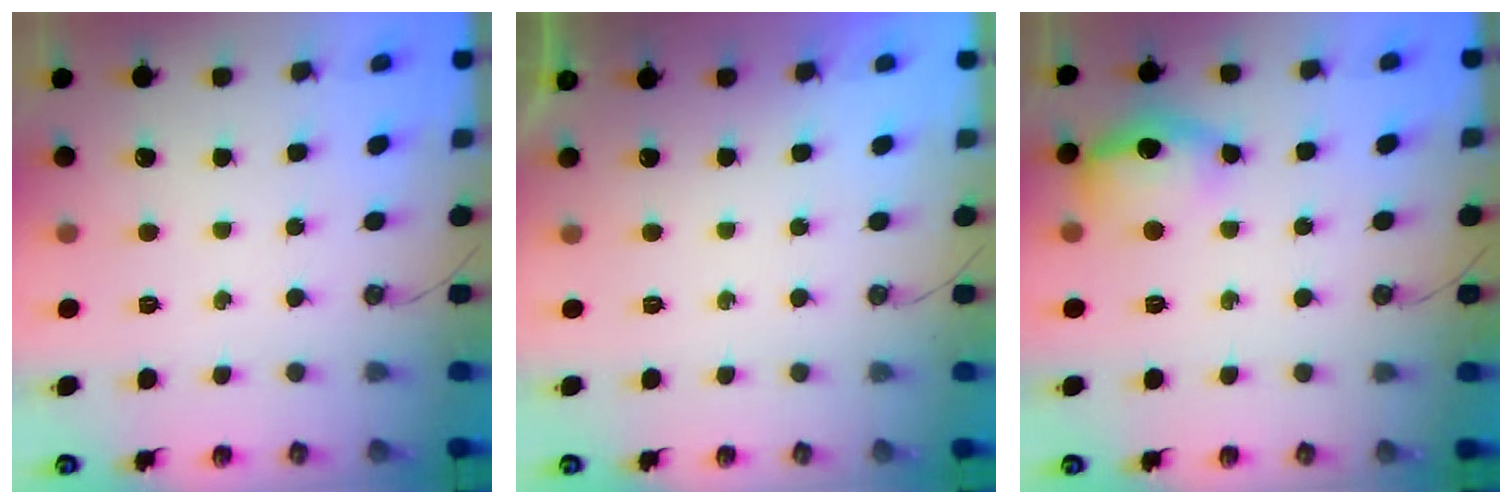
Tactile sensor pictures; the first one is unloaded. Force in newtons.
{"total": 0.0}
{"total": 13.9, "press": 13.8, "slide": 1.3}